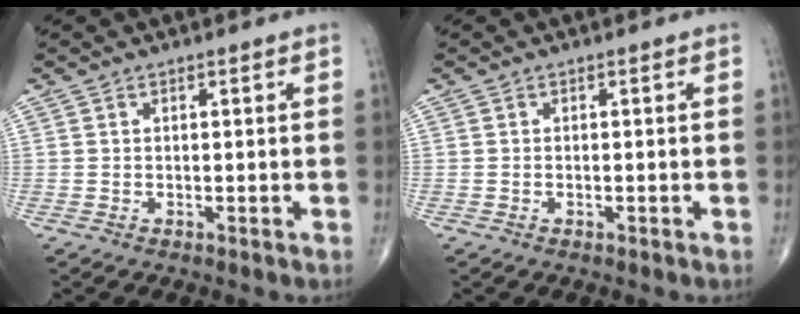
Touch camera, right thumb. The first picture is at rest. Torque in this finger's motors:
{"motor_torque": [-0.65, -0.17, -0.07, 0.19, -0.02]}